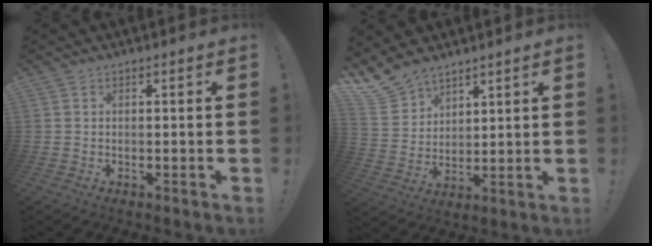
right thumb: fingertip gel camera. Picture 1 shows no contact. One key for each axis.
{"total": 11.7, "fx": 9.9, "fy": 5.3, "fz": 3.1, "tx": -0.077, "ty": -0.074, "tz": 0.192}